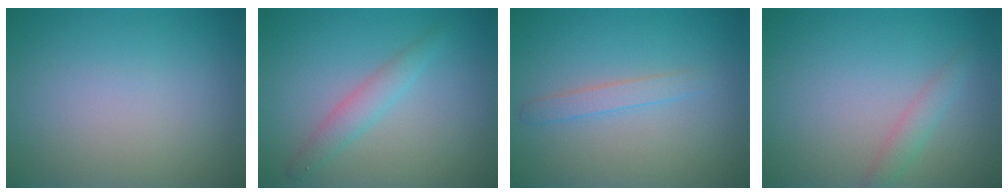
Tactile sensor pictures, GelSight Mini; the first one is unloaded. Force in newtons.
{"total": 2.0, "press": 2.0, "slide": 0.1}
{"total": 1.5, "press": 1.4, "slide": 0.1}
{"total": 1.5, "press": 1.5, "slide": 0.0}